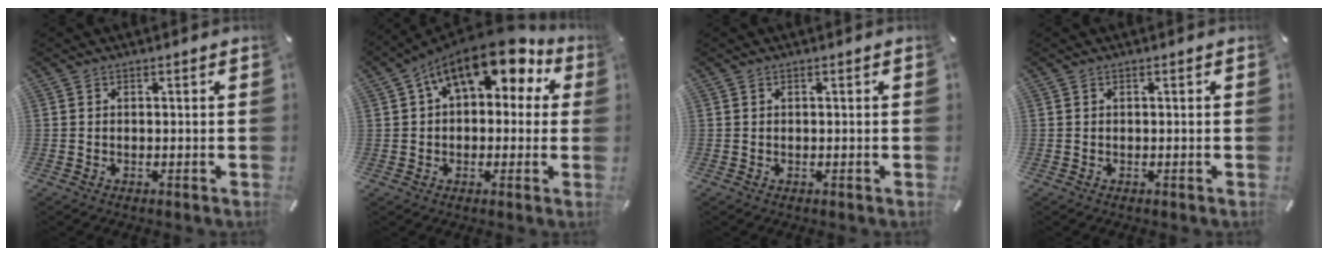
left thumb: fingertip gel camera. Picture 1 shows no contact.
{"total": 13.3, "force": [7.7, 6.6, 8.5], "torque": [-0.135, -0.039, 0.135]}
{"total": 0.0}
{"total": 0.0}